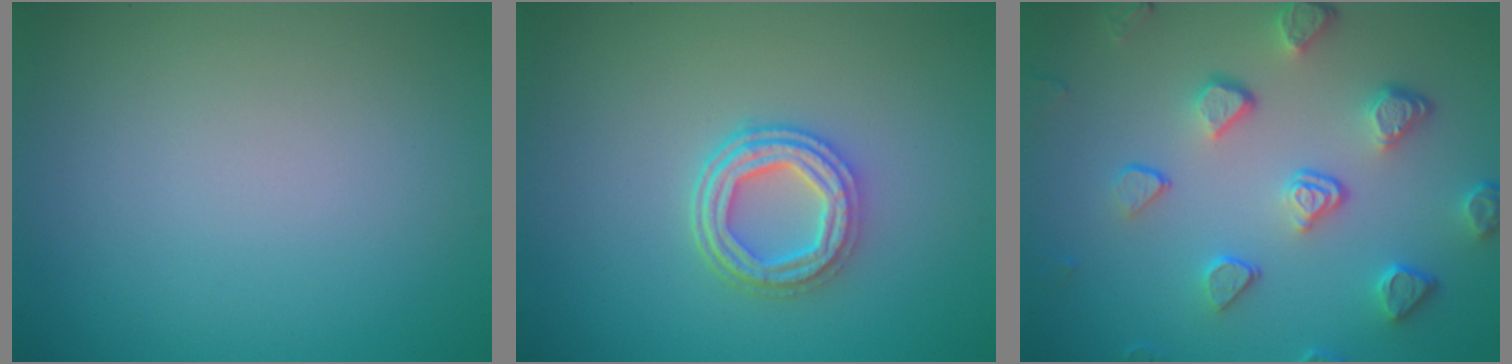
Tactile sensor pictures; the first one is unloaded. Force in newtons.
{"total": 4.0, "press": 3.2, "slide": 2.3}
{"total": 5.0, "press": 3.8, "slide": 3.3}